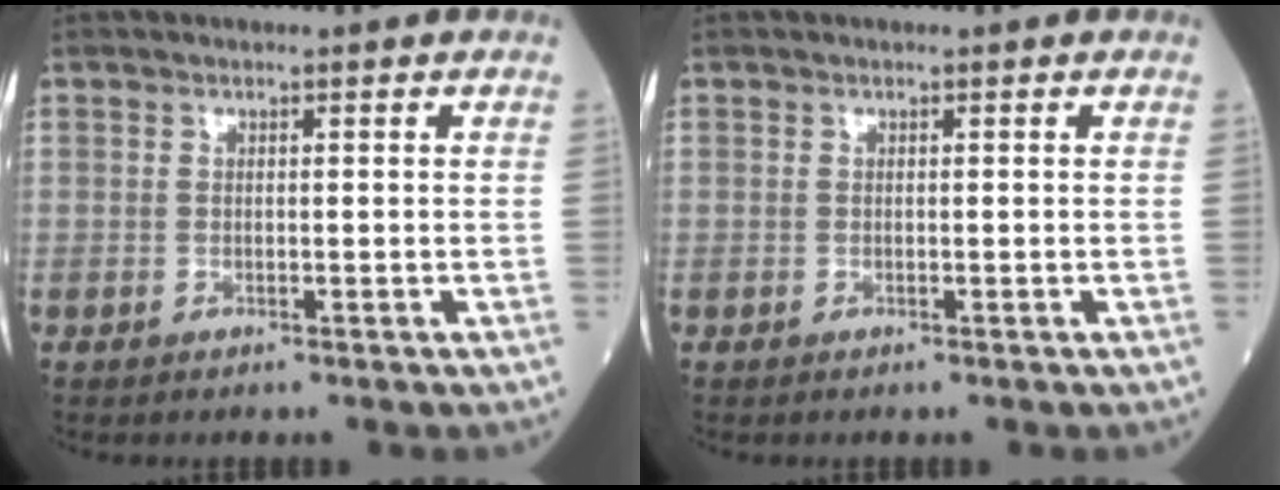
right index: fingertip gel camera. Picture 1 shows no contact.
{"total": 0.0}